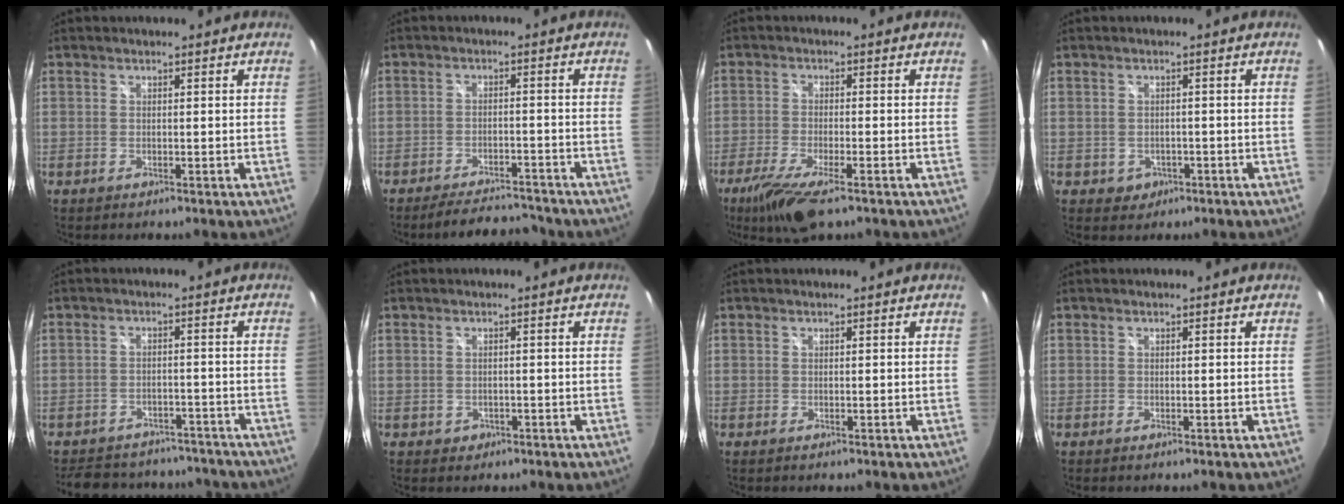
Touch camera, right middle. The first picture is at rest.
{"total": 8.5, "force": [-7.9, 1.9, 2.5], "torque": [-0.066, 0.008, -0.111]}
{"total": 10.3, "force": [-6.8, 2.3, 7.4], "torque": [-0.165, -0.037, -0.125]}
{"total": 2.9, "force": [-1.0, 2.6, 0.8], "torque": [-0.022, 0.000, -0.007]}
{"total": 18.3, "force": [-15.6, 7.5, 6.0], "torque": [-0.132, 0.026, -0.193]}
{"total": 1.8, "force": [-0.7, 1.6, 0.5], "torque": [-0.010, -0.003, -0.007]}
{"total": 0.0}
{"total": 0.0}